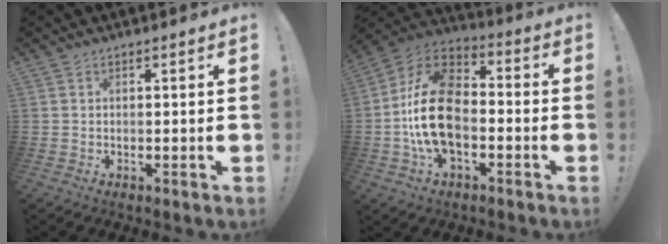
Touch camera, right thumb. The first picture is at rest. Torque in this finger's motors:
{"motor_torque": [2.73, 2.28, 1.54, -1.23, 0.64]}